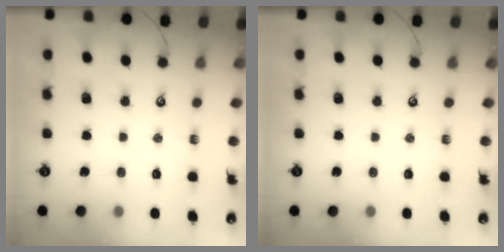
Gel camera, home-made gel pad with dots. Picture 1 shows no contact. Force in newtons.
{"total": 0.0}